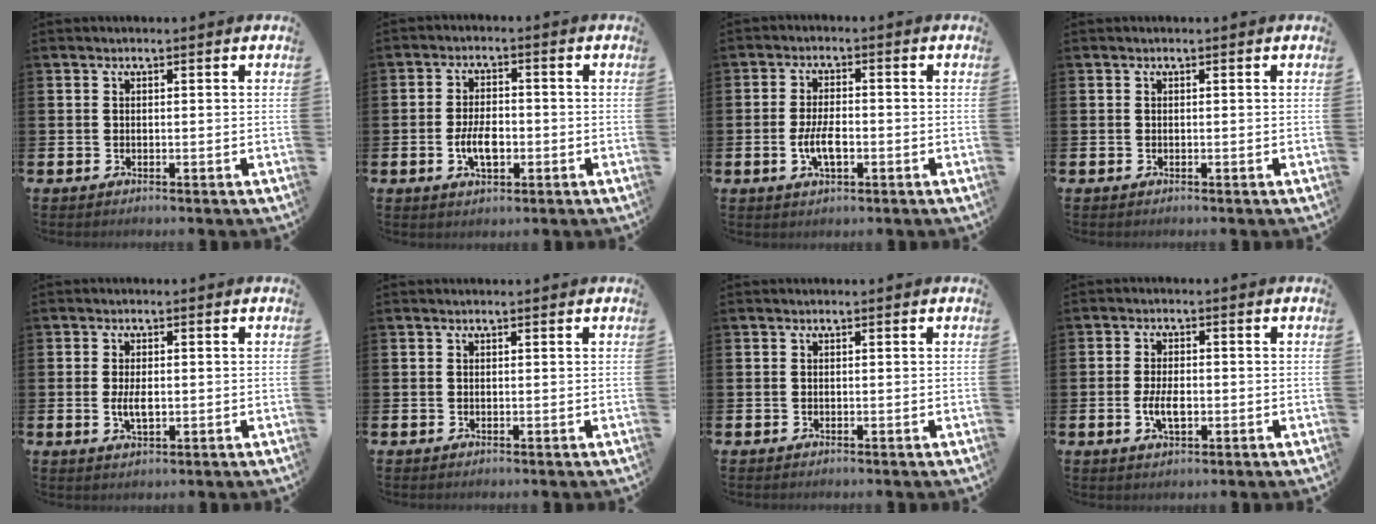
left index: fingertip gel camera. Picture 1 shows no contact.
{"total": 4.6, "force": [-1.0, 2.5, 3.8], "torque": [-0.065, 0.000, -0.022]}
{"total": 4.3, "force": [-1.1, 1.9, 3.7], "torque": [-0.071, 0.003, -0.020]}
{"total": 0.0}
{"total": 2.9, "force": [-0.1, 1.4, 2.6], "torque": [-0.040, -0.001, -0.004]}
{"total": 0.0}
{"total": 0.0}
{"total": 3.8, "force": [-0.6, 1.9, 3.2], "torque": [-0.050, 0.001, -0.013]}